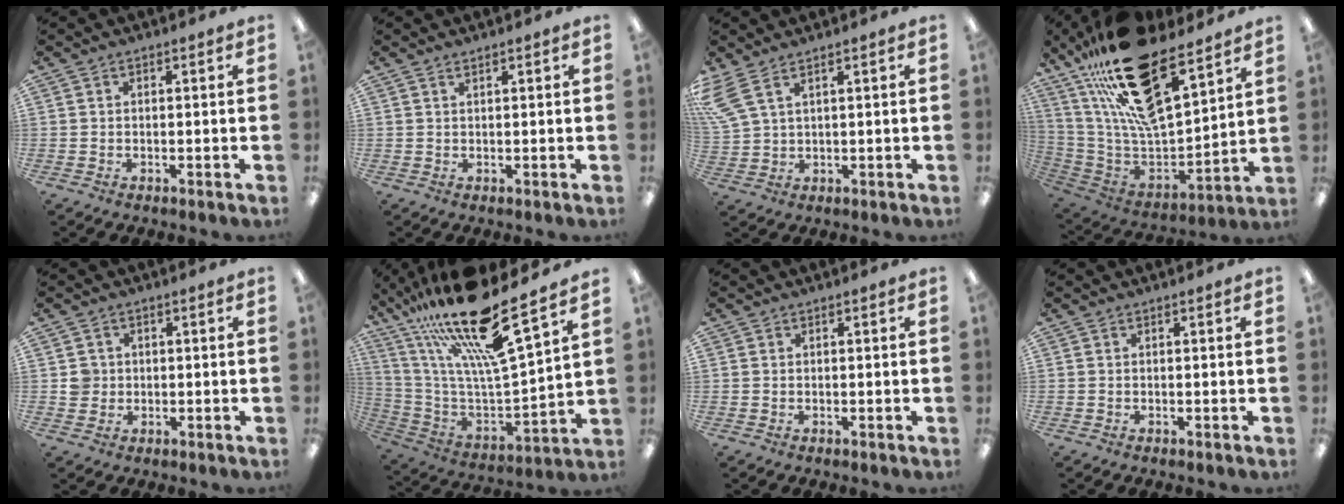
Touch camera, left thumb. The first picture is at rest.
{"total": 0.9, "force": [0.8, 0.2, 0.3], "torque": [-0.007, 0.001, 0.015]}
{"total": 6.1, "force": [3.9, 2.4, 3.9], "torque": [-0.091, -0.011, 0.076]}
{"total": 26.2, "force": [17.1, 10.3, 17.0], "torque": [-0.293, -0.100, 0.302]}
{"total": 3.6, "force": [0.3, 3.5, 0.9], "torque": [-0.017, 0.005, 0.005]}
{"total": 24.8, "force": [18.5, 4.3, 15.9], "torque": [-0.296, -0.132, 0.300]}
{"total": 0.0}
{"total": 0.0}